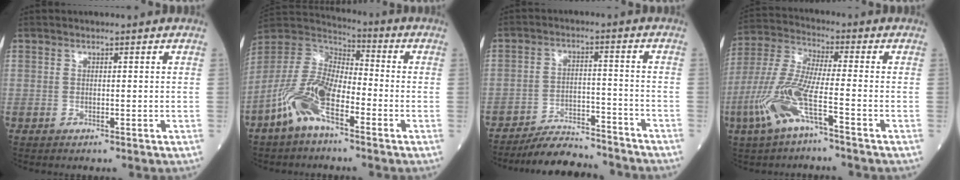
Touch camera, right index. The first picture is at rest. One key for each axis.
{"total": 12.0, "fx": -5.8, "fy": 4.5, "fz": 9.5, "tx": -0.213, "ty": 0.006, "tz": -0.117}
{"total": 11.4, "fx": -10.9, "fy": 1.7, "fz": 2.9, "tx": -0.040, "ty": 0.007, "tz": -0.170}
{"total": 11.1, "fx": -4.9, "fy": 1.4, "fz": 9.9, "tx": -0.229, "ty": 0.001, "tz": -0.101}